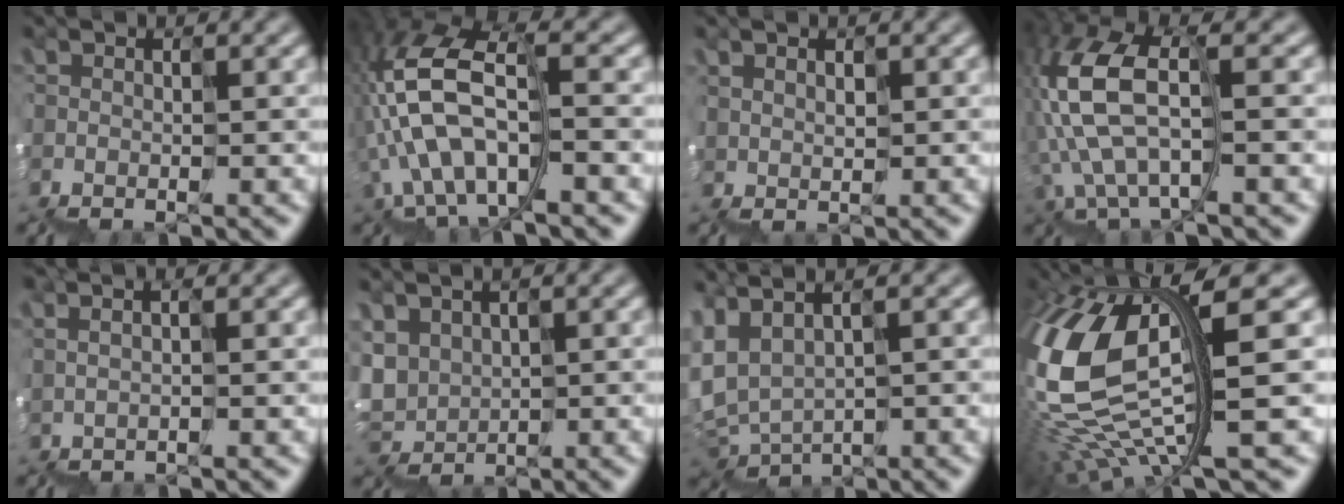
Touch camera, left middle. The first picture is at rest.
{"total": 8.3, "force": [-1.7, 3.5, 7.3], "torque": [-0.159, 0.028, -0.031]}
{"total": 1.0, "force": [0.9, 0.2, 0.2], "torque": [-0.005, 0.009, 0.025]}
{"total": 6.8, "force": [0.4, 3.0, 6.1], "torque": [-0.161, 0.025, 0.006]}
{"total": 1.2, "force": [0.7, 0.3, 0.9], "torque": [0.006, 0.010, 0.012]}
{"total": 3.0, "force": [2.3, 1.8, -0.5], "torque": [-0.010, 0.021, 0.058]}
{"total": 2.2, "force": [2.0, 0.7, 0.6], "torque": [-0.039, 0.022, 0.044]}
{"total": 10.4, "force": [0.3, 3.5, 9.8], "torque": [-0.237, -0.009, 0.031]}